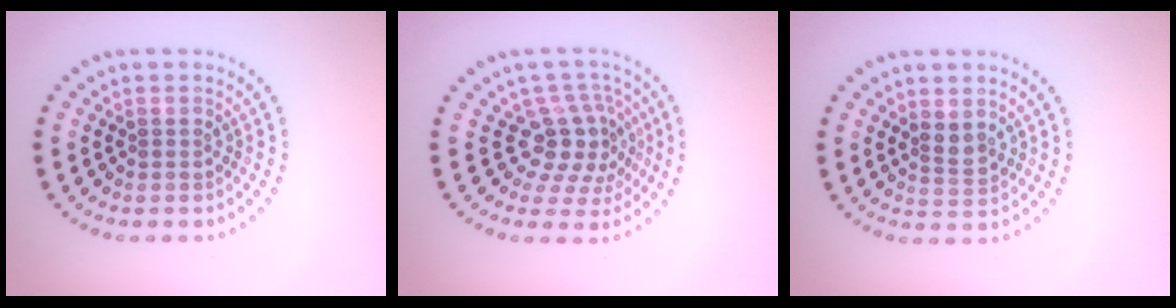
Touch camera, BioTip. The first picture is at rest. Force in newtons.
{"total": 4.1, "press": 3.1, "slide": 2.6}
{"total": 1.7, "press": 1.4, "slide": 0.9}